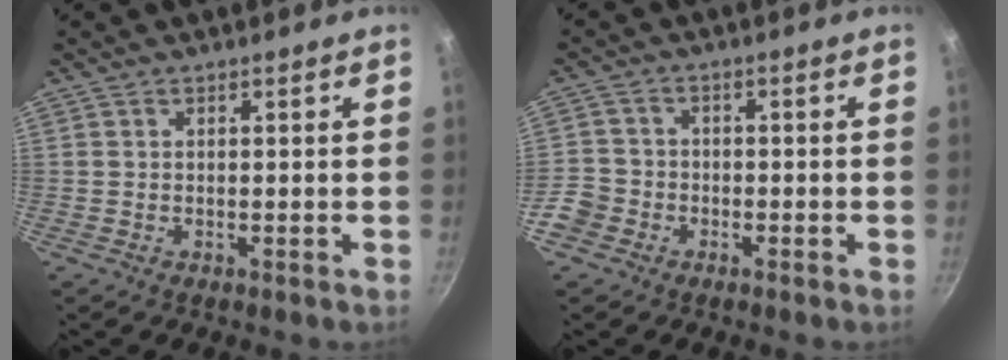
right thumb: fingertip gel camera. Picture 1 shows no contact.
{"total": 5.7, "force": [-3.0, 4.5, 1.7], "torque": [-0.026, 0.034, -0.061]}